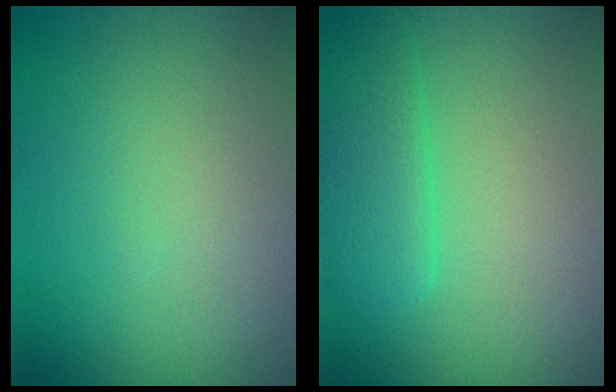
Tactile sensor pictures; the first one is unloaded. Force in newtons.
{"total": 3.7, "press": 3.7, "slide": 0.4}